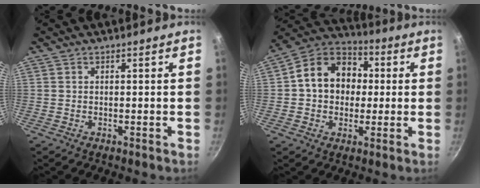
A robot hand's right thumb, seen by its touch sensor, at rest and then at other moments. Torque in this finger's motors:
{"motor_torque": [-0.18, 0.54, 0.32, -0.06, 0.11]}